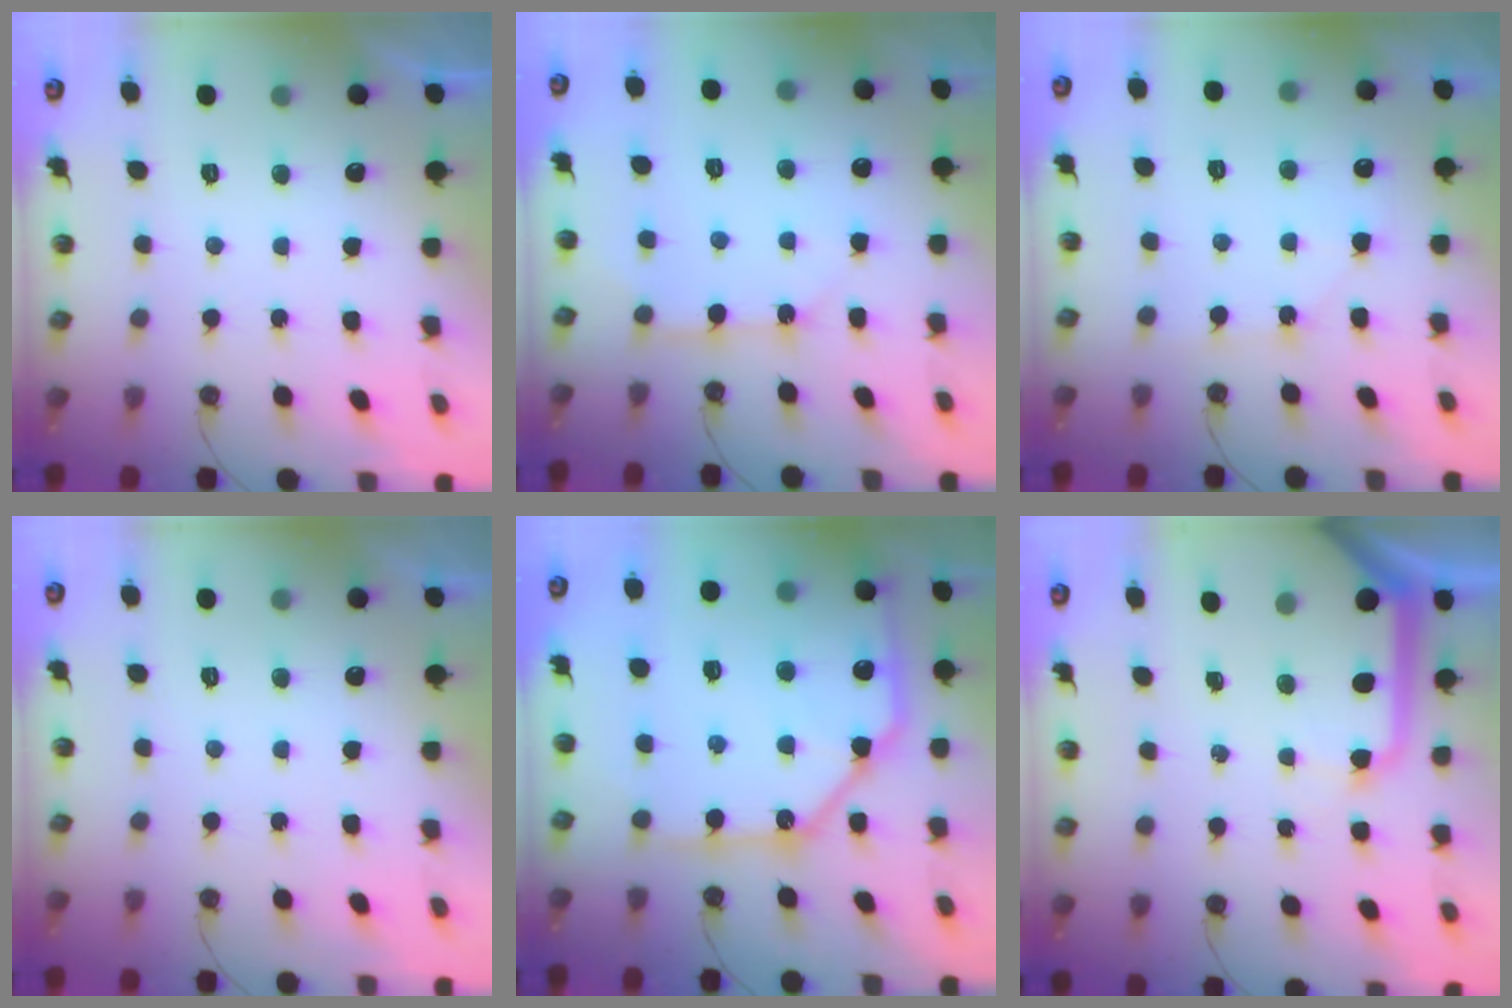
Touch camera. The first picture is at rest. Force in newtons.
{"total": 9.3, "press": 9.2, "slide": 0.7}
{"total": 6.0, "press": 6.0, "slide": 0.8}
{"total": 0.0}
{"total": 22.6, "press": 22.5, "slide": 2.6}
{"total": 14.9, "press": 14.8, "slide": 1.8}